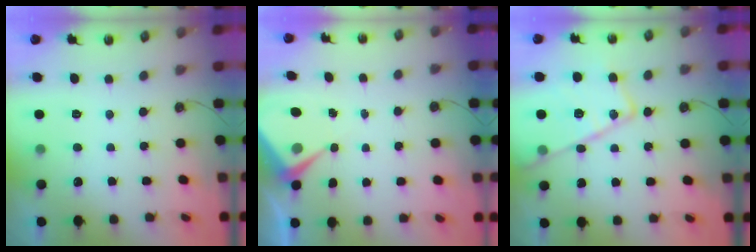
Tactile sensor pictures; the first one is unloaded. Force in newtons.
{"total": 6.7, "press": 6.6, "slide": 0.7}
{"total": 19.2, "press": 19.1, "slide": 1.9}